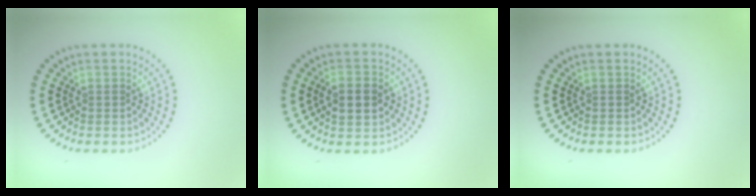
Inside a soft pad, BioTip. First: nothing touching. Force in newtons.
{"total": 2.9, "press": 2.9, "slide": 0.1}
{"total": 0.0}